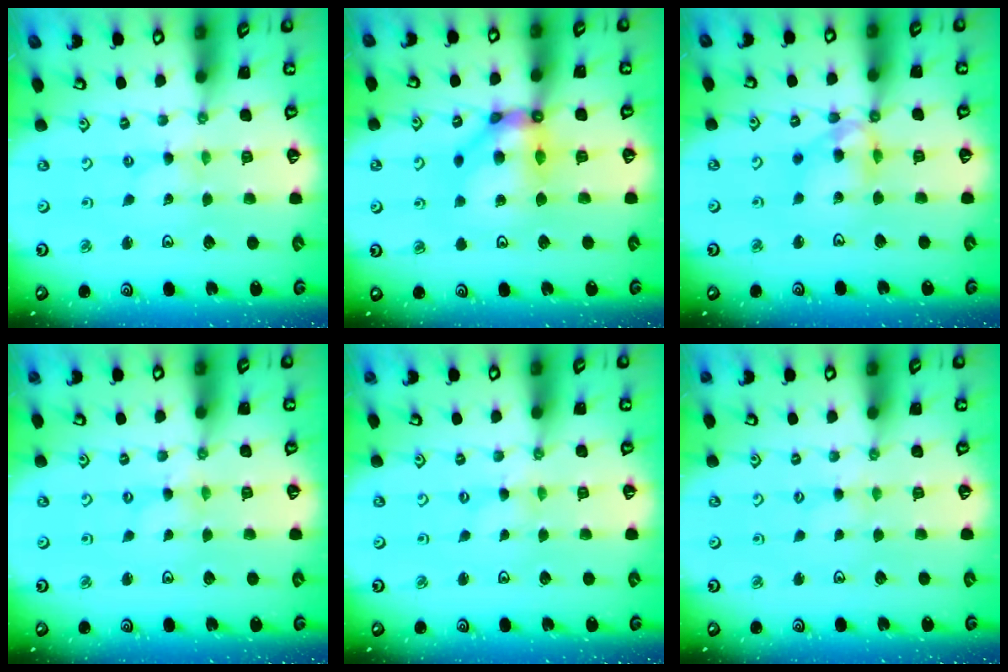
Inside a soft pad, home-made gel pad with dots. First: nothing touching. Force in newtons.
{"total": 12.2, "press": 12.1, "slide": 1.5}
{"total": 12.3, "press": 12.0, "slide": 2.7}
{"total": 0.0}
{"total": 0.0}
{"total": 1.5, "press": 1.4, "slide": 0.3}